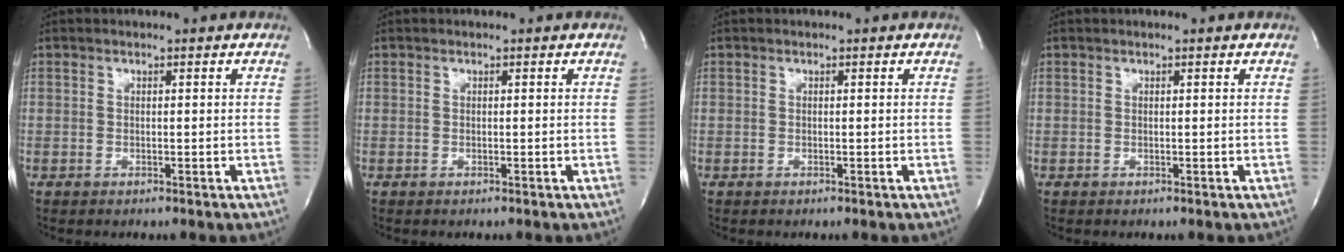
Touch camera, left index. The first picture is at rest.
{"total": 0.0}
{"total": 0.0}
{"total": 0.0}